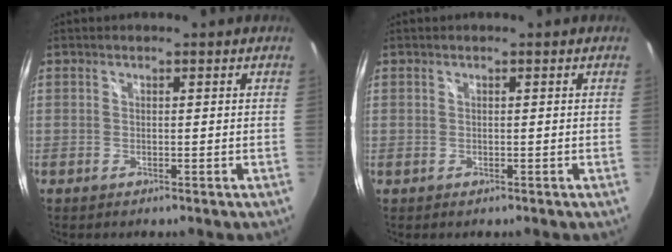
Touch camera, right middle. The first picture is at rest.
{"total": 0.0}